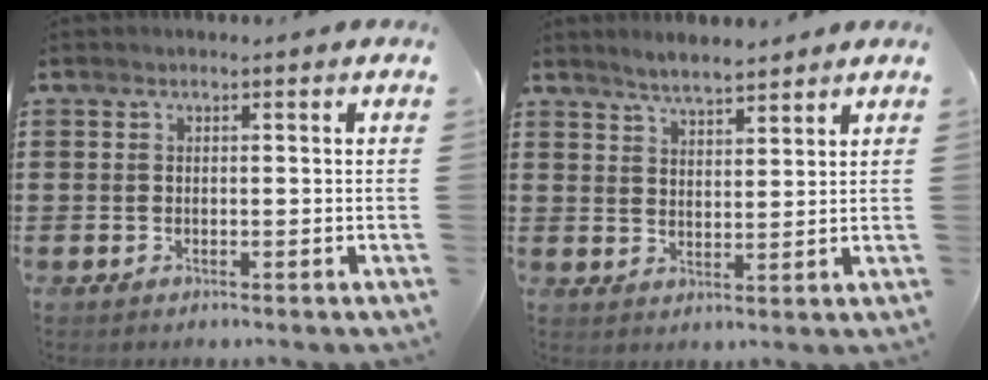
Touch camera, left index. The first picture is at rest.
{"total": 3.7, "force": [3.6, 0.3, 0.8], "torque": [-0.025, -0.005, 0.067]}